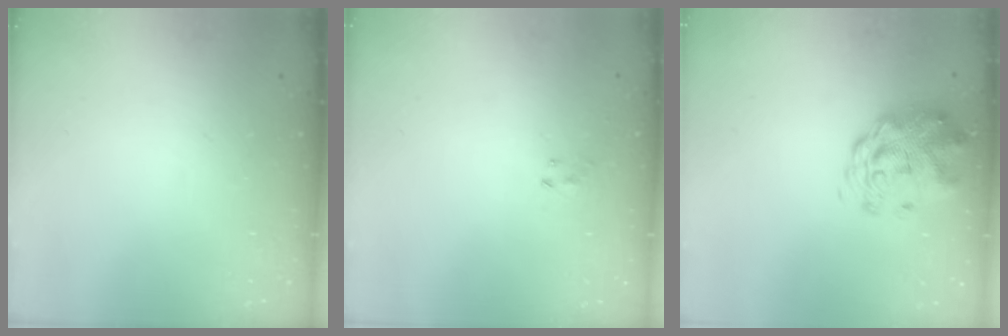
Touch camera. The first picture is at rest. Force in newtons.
{"total": 3.2, "press": 2.8, "slide": 1.4}
{"total": 2.9, "press": 2.7, "slide": 1.1}